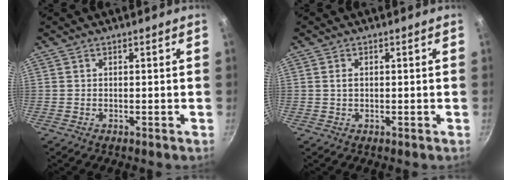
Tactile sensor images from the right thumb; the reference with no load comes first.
{"total": 1.2, "force": [0.2, 0.7, 0.9], "torque": [-0.016, 0.002, 0.003]}